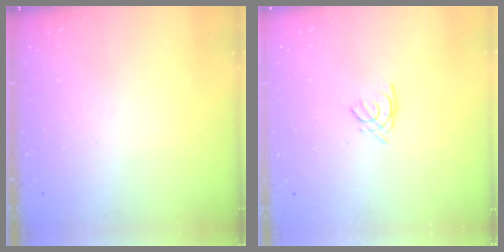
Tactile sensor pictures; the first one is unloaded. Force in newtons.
{"total": 1.1, "press": 1.1, "slide": 0.3}